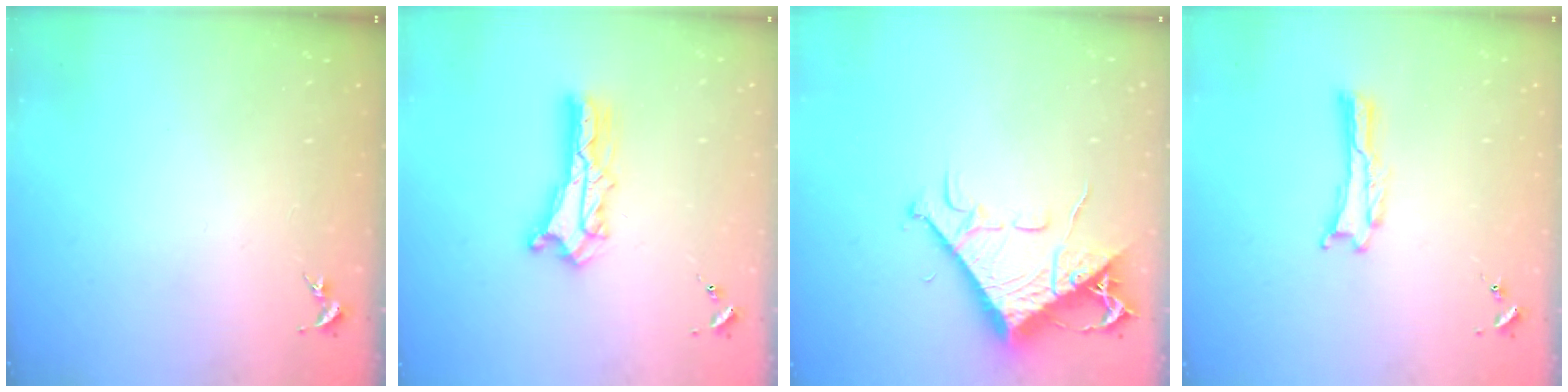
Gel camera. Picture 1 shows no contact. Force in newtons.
{"total": 5.8, "press": 5.8, "slide": 0.4}
{"total": 9.0, "press": 8.9, "slide": 1.1}
{"total": 0.0}